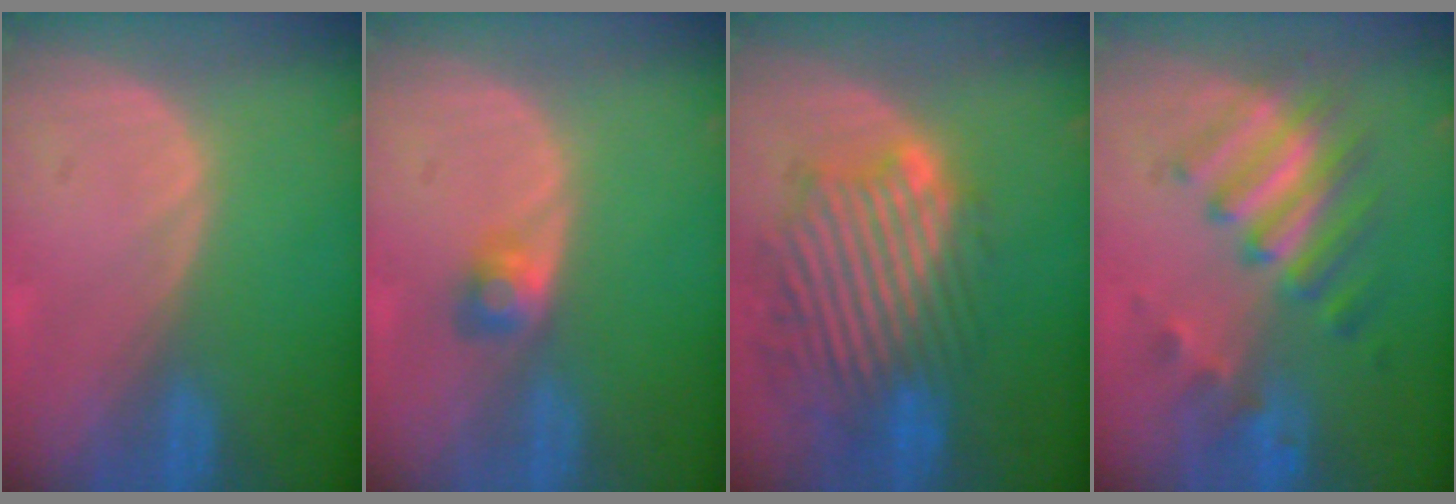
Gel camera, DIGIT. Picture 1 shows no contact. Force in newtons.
{"total": 2.5, "press": 2.3, "slide": 0.9}
{"total": 11.7, "press": 10.7, "slide": 5.0}
{"total": 7.5, "press": 7.4, "slide": 0.9}